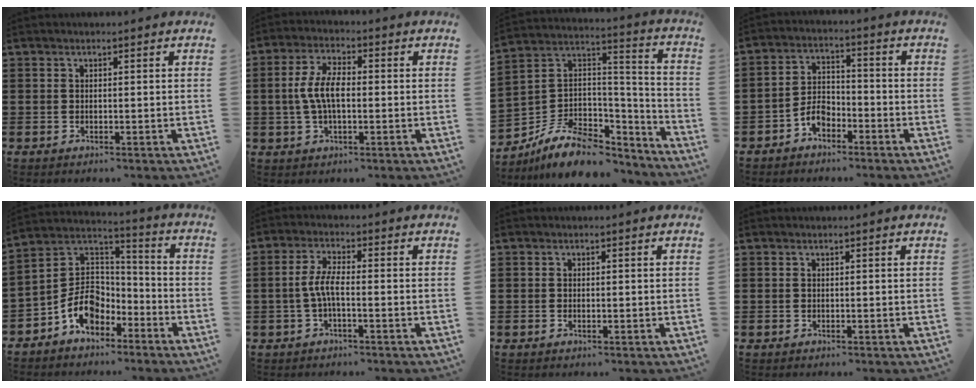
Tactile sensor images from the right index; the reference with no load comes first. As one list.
[{"total": 6.6, "force": [-0.3, 3.0, 5.9], "torque": [-0.135, -0.001, -0.014]}, {"total": 10.5, "force": [-6.9, 6.3, 4.8], "torque": [-0.107, 0.020, -0.126]}, {"total": 4.7, "force": [-3.0, 2.8, 2.3], "torque": [-0.058, 0.008, -0.061]}, {"total": 8.9, "force": [-4.4, 6.4, 4.3], "torque": [-0.106, 0.014, -0.086]}, {"total": 4.3, "force": [-1.1, 1.1, 4.0], "torque": [-0.101, -0.006, -0.030]}, {"total": 0.6, "force": [-0.2, 0.3, 0.5], "torque": [-0.013, -0.002, -0.003]}, {"total": 0.0}]